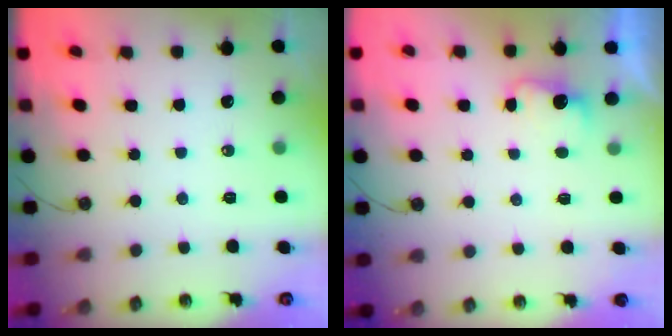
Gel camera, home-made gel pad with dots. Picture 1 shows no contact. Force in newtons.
{"total": 3.0, "press": 2.8, "slide": 1.0}